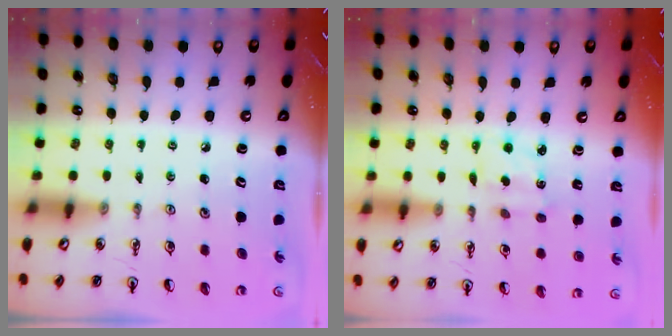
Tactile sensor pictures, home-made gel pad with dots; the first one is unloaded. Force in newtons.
{"total": 2.6, "press": 2.6, "slide": 0.6}